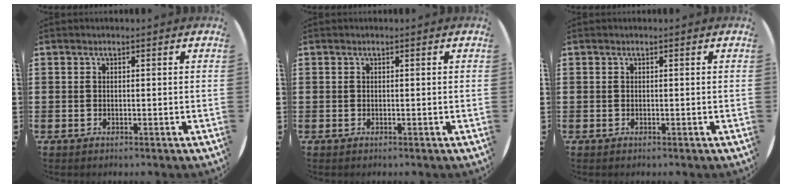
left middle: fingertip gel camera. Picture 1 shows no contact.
{"total": 0.0}
{"total": 0.0}